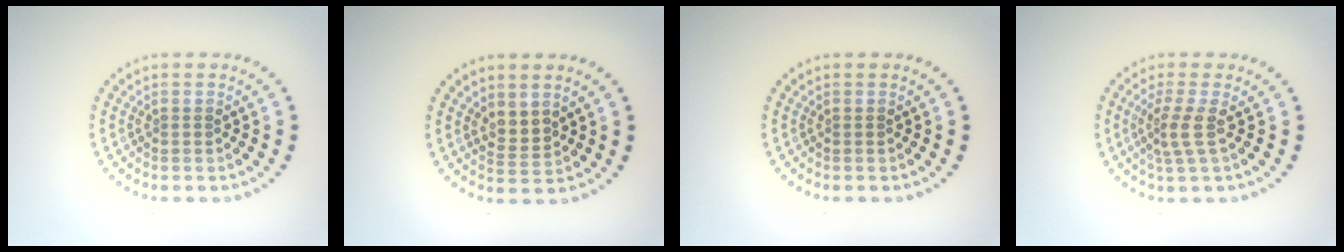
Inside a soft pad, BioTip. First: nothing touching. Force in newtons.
{"total": 1.7, "press": 1.4, "slide": 1.0}
{"total": 0.0}
{"total": 2.3, "press": 1.6, "slide": 1.7}